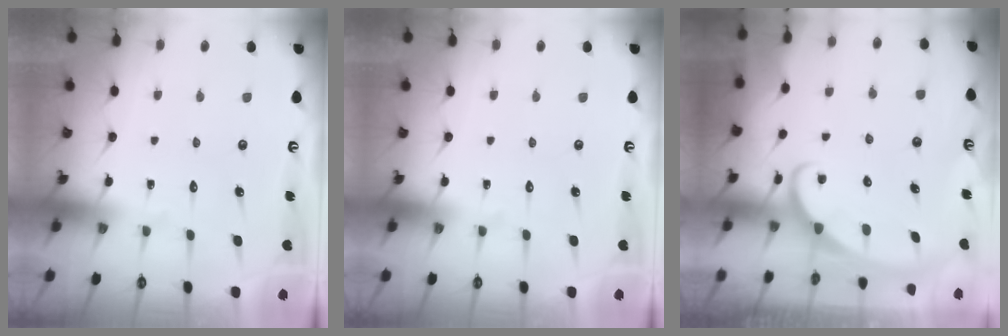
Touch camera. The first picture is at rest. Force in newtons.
{"total": 0.0}
{"total": 2.4, "press": 2.4, "slide": 0.4}